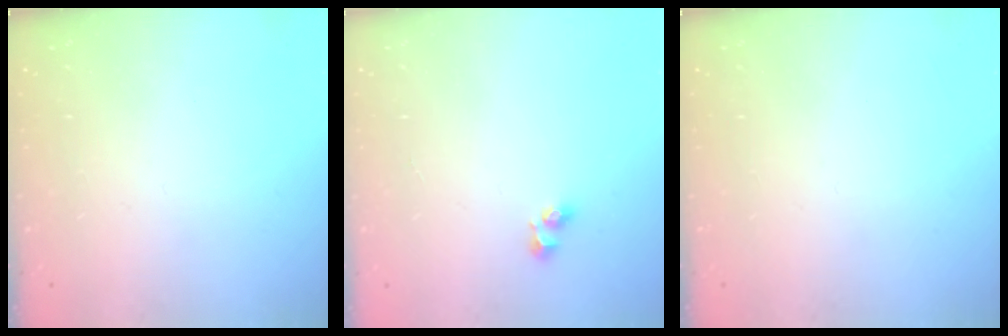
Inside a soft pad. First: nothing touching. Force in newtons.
{"total": 4.6, "press": 4.3, "slide": 1.8}
{"total": 0.0}